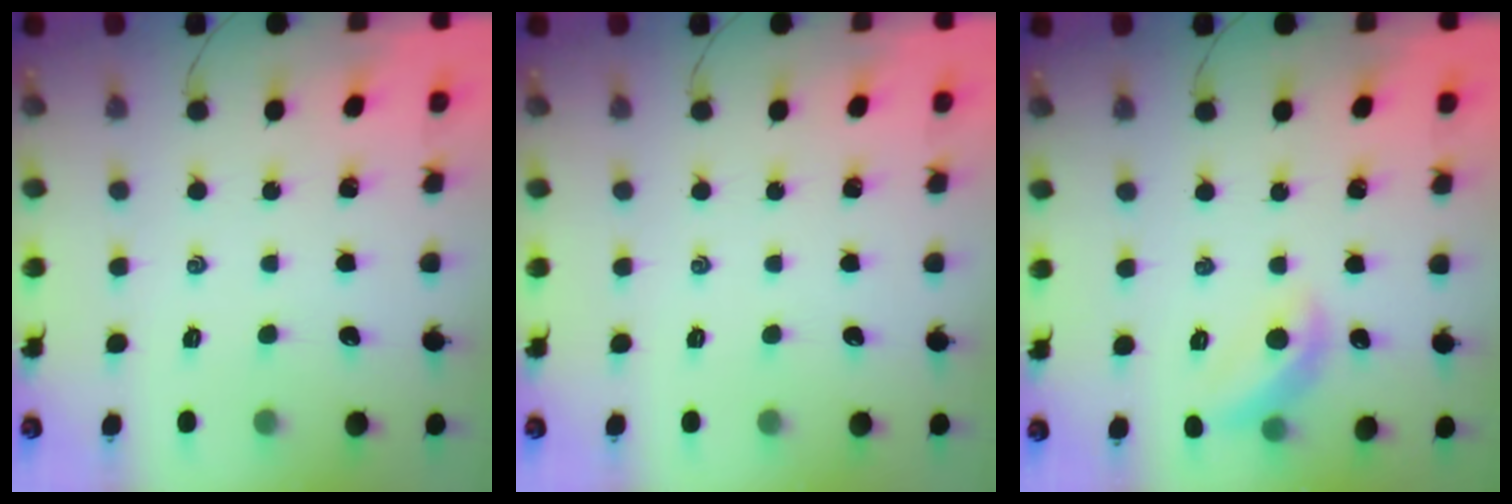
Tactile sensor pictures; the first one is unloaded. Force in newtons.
{"total": 0.0}
{"total": 9.3, "press": 9.2, "slide": 1.2}